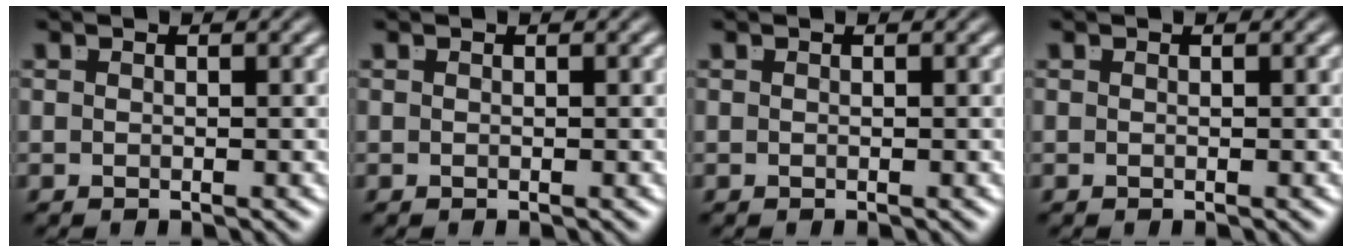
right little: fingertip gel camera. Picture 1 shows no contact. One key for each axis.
{"total": 0.0}
{"total": 0.0}
{"total": 0.0}